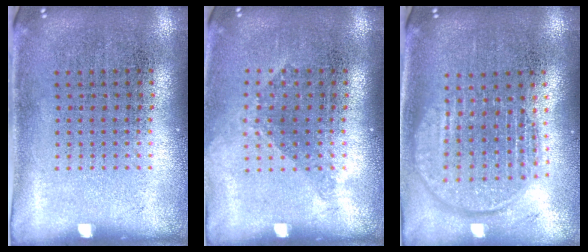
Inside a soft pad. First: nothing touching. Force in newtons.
{"total": 1.1, "press": 0.9, "slide": 0.7}
{"total": 1.8, "press": 1.5, "slide": 1.0}